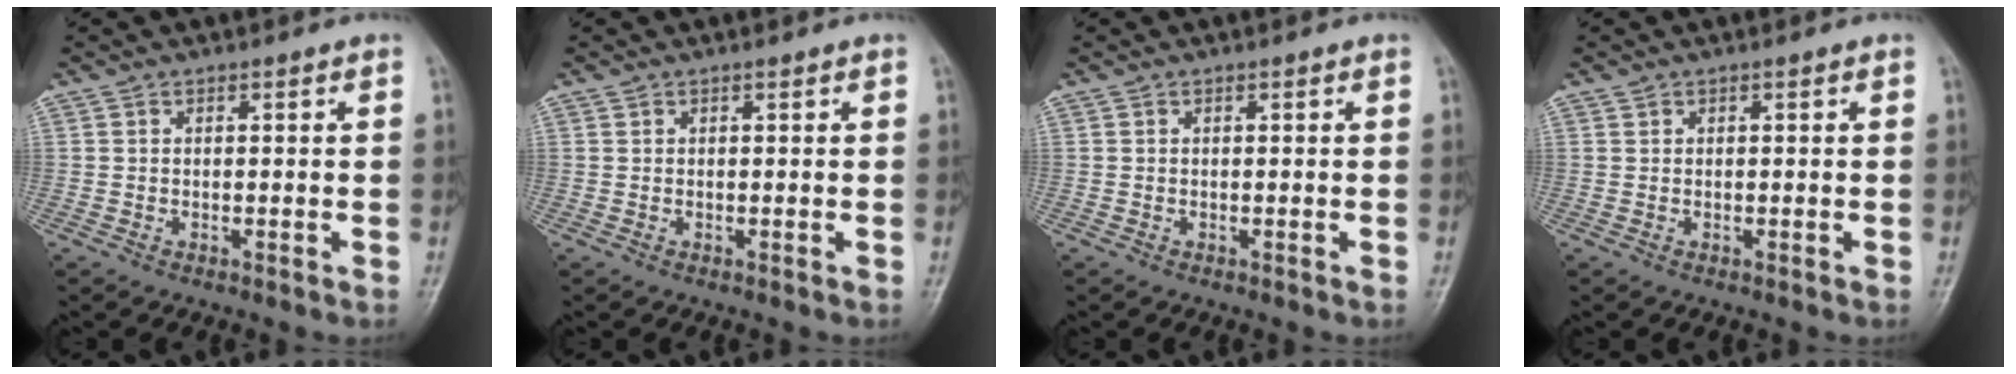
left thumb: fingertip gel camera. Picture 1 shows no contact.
{"total": 0.0}
{"total": 0.0}
{"total": 0.0}